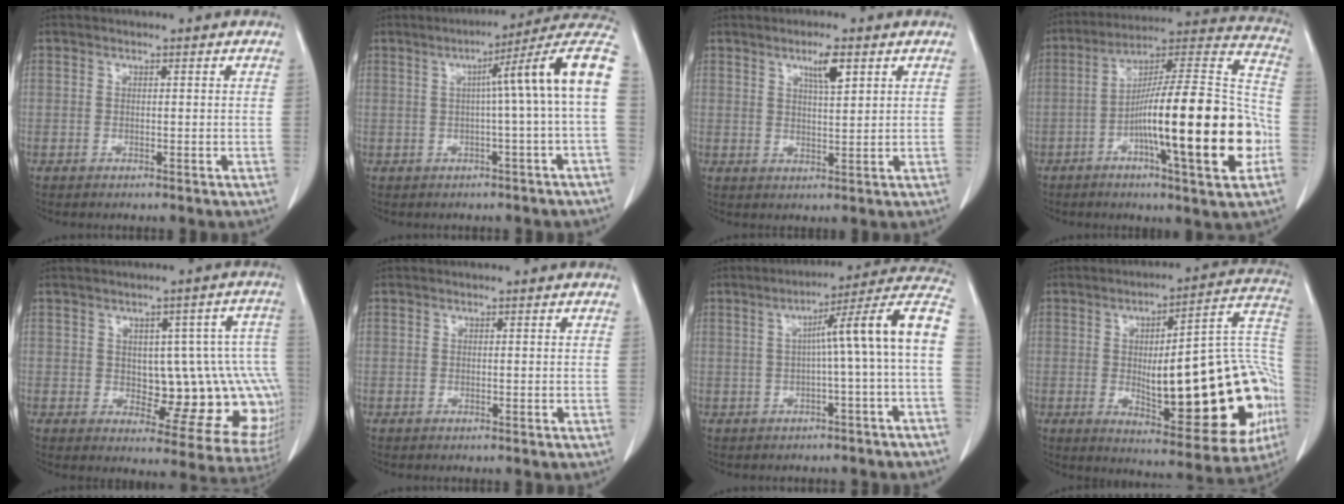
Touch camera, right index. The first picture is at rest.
{"total": 12.1, "force": [1.2, -1.3, 12.0], "torque": [-0.148, 0.036, 0.008]}
{"total": 4.1, "force": [2.2, 0.5, 3.4], "torque": [-0.059, -0.002, 0.039]}
{"total": 23.7, "force": [-6.4, 2.1, 22.8], "torque": [-0.325, 0.007, -0.102]}
{"total": 14.5, "force": [-0.6, 5.9, 13.3], "torque": [-0.118, 0.026, 0.008]}
{"total": 0.0}
{"total": 11.9, "force": [-0.3, -1.3, 11.8], "torque": [-0.149, 0.034, -0.012]}
{"total": 26.8, "force": [-3.8, 6.9, 25.6], "torque": [-0.269, 0.025, -0.035]}